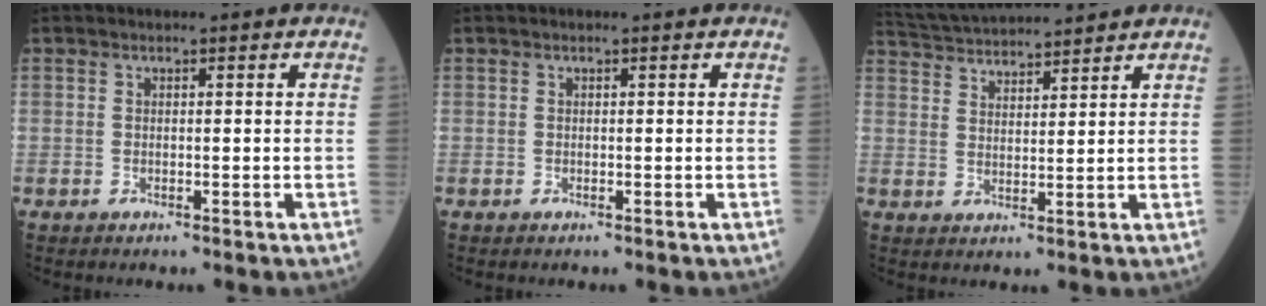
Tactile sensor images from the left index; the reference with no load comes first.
{"total": 0.0}
{"total": 10.5, "force": [10.1, 0.5, 2.8], "torque": [-0.066, 0.028, 0.169]}